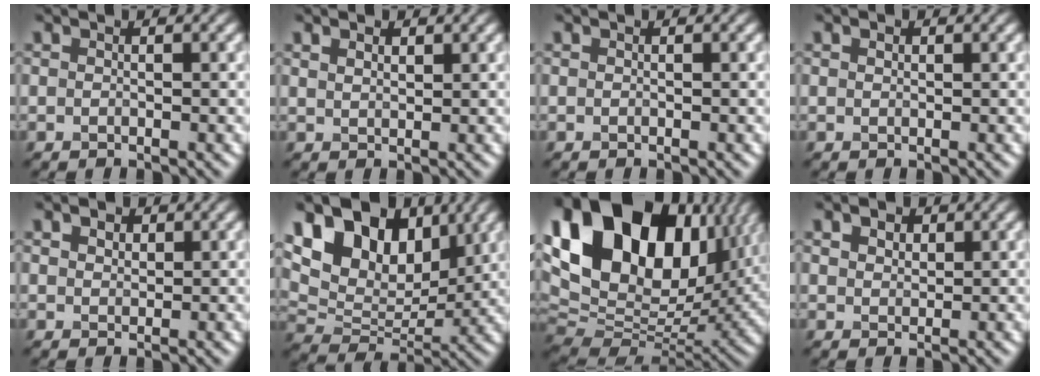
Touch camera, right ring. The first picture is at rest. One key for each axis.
{"total": 1.3, "fx": 1.0, "fy": 0.6, "fz": 0.6, "tx": -0.014, "ty": 0.000, "tz": 0.021}
{"total": 0.0}
{"total": 0.5, "fx": 0.3, "fy": 0.4, "fz": 0.2, "tx": -0.005, "ty": 0.001, "tz": 0.005}
{"total": 2.1, "fx": 1.3, "fy": 1.3, "fz": 1.0, "tx": -0.015, "ty": 0.010, "tz": 0.008}
{"total": 12.6, "fx": 5.9, "fy": 7.8, "fz": 7.8, "tx": -0.146, "ty": 0.020, "tz": 0.091}
{"total": 21.4, "fx": 8.8, "fy": 13.5, "fz": 14.1, "tx": -0.295, "ty": 0.047, "tz": 0.163}
{"total": 3.1, "fx": 1.9, "fy": 1.9, "fz": 1.6, "tx": -0.029, "ty": 0.016, "tz": 0.015}